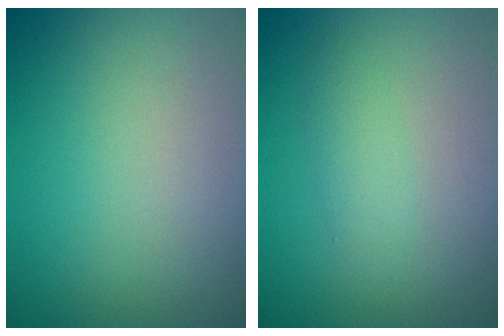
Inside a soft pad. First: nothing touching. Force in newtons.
{"total": 1.5, "press": 1.5, "slide": 0.1}